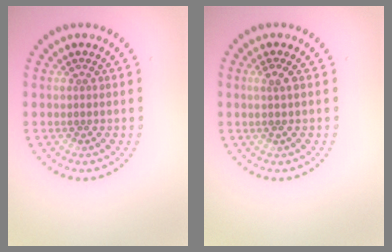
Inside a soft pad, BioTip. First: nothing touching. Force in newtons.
{"total": 1.3, "press": 1.0, "slide": 0.7}